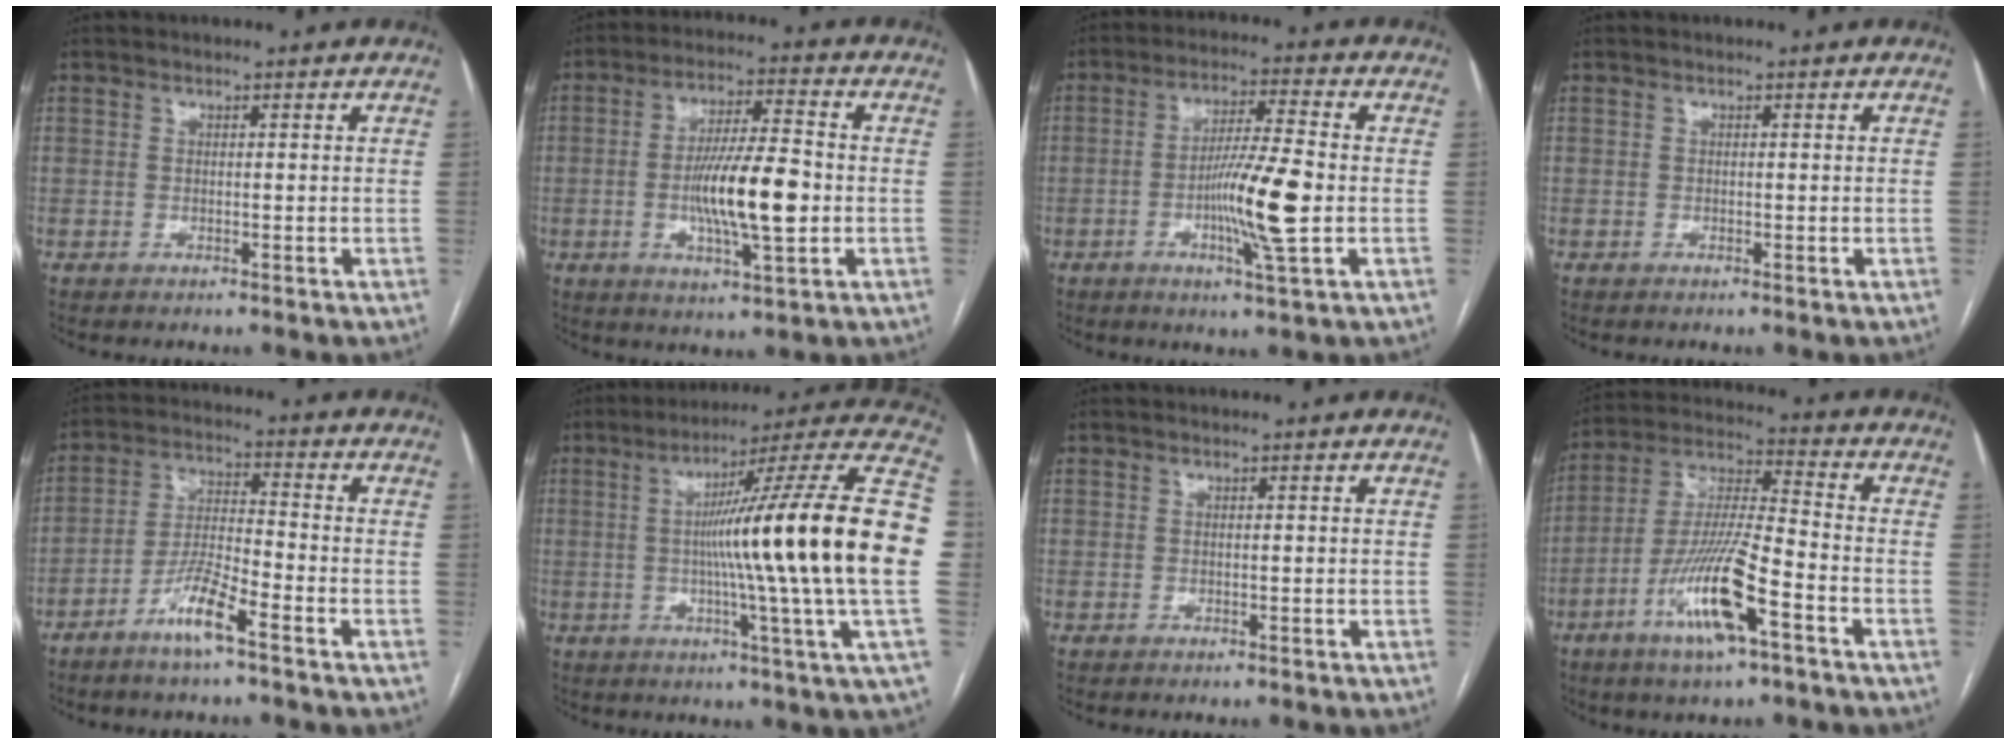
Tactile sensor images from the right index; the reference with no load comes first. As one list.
[{"total": 12.3, "force": [-1.8, 2.0, 12.0], "torque": [-0.217, -0.002, -0.030]}, {"total": 10.5, "force": [-2.1, 0.1, 10.3], "torque": [-0.188, -0.007, -0.041]}, {"total": 0.0}, {"total": 7.5, "force": [-4.9, 0.5, 5.7], "torque": [-0.119, -0.005, -0.101]}, {"total": 26.9, "force": [-0.5, -1.7, 26.9], "torque": [-0.324, 0.010, -0.031]}, {"total": 0.0}, {"total": 14.6, "force": [-6.8, 1.7, 12.8], "torque": [-0.253, -0.012, -0.124]}]